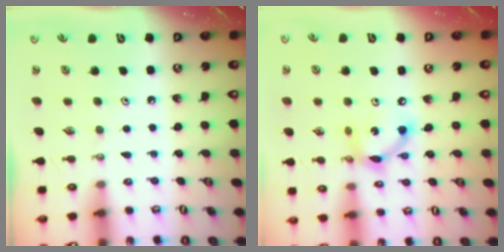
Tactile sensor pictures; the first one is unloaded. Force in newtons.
{"total": 9.8, "press": 9.8, "slide": 0.7}